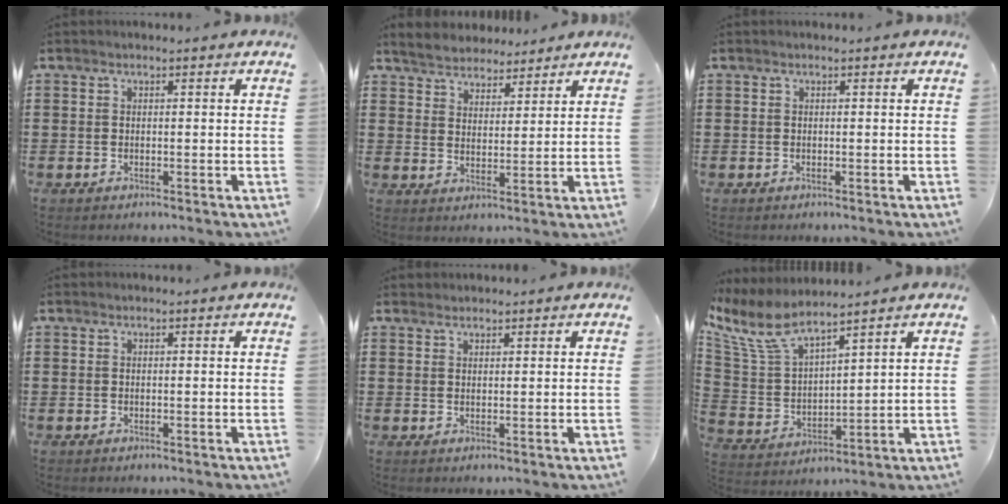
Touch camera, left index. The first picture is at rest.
{"total": 4.3, "force": [4.1, 1.3, -0.2], "torque": [-0.016, -0.010, 0.074]}
{"total": 0.0}
{"total": 0.0}
{"total": 1.3, "force": [1.2, 0.4, 0.0], "torque": [-0.002, 0.001, 0.025]}
{"total": 8.9, "force": [7.2, 2.5, 4.6], "torque": [-0.131, -0.035, 0.125]}